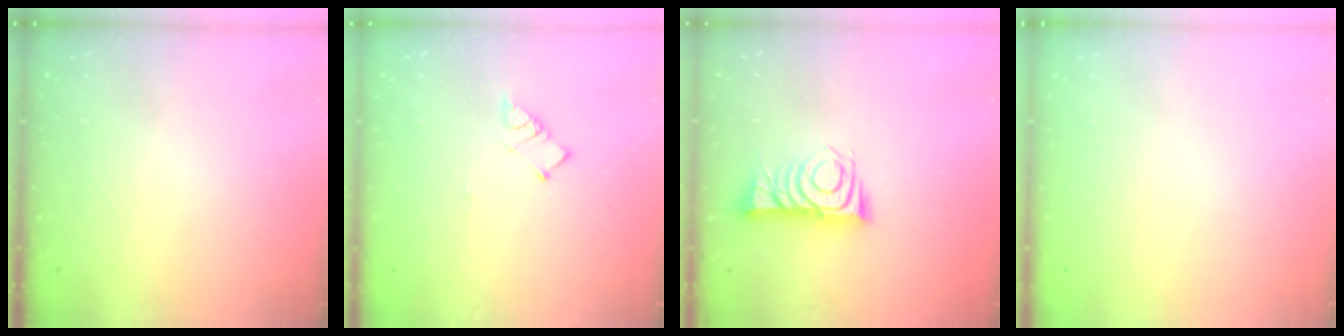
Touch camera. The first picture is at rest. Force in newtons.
{"total": 4.3, "press": 4.3, "slide": 0.1}
{"total": 9.9, "press": 9.9, "slide": 0.4}
{"total": 1.6, "press": 1.6, "slide": 0.1}